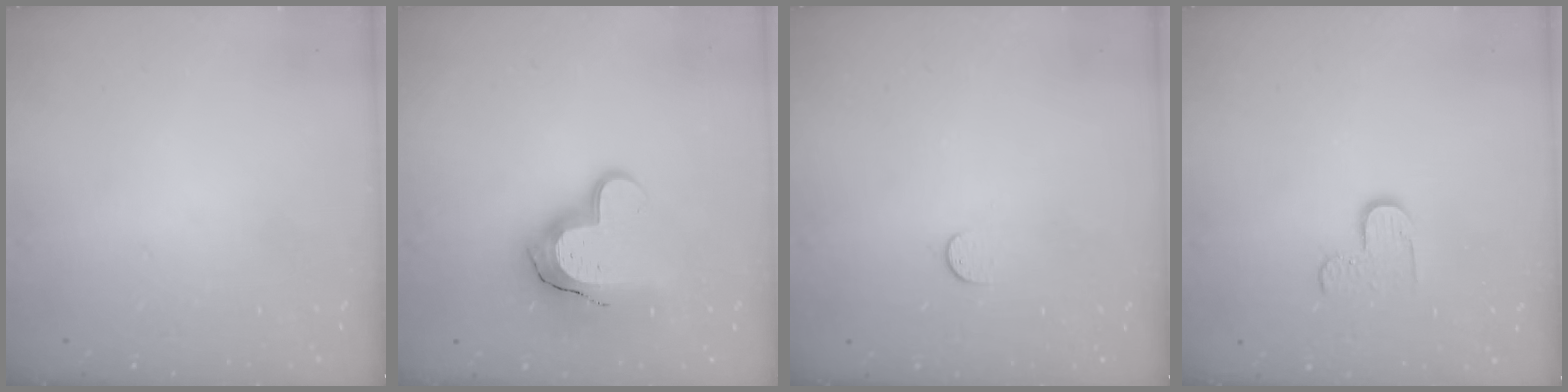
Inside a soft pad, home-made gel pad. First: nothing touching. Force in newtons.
{"total": 14.2, "press": 14.1, "slide": 1.0}
{"total": 3.9, "press": 3.9, "slide": 0.5}
{"total": 5.1, "press": 5.1, "slide": 0.5}